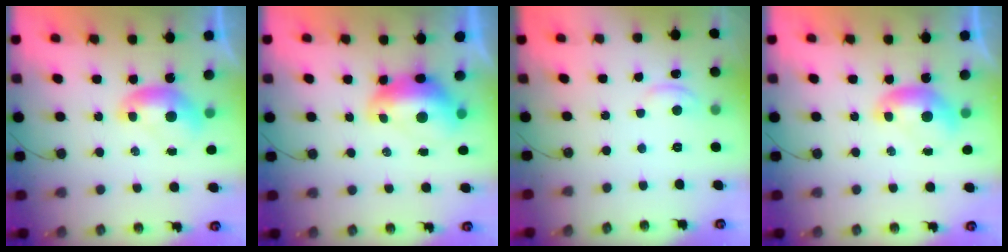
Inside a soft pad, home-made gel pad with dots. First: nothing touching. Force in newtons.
{"total": 2.7, "press": 2.6, "slide": 0.7}
{"total": 1.9, "press": 1.9, "slide": 0.1}
{"total": 0.0}